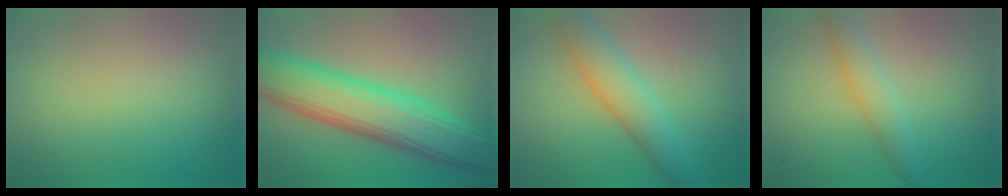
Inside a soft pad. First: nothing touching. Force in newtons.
{"total": 9.0, "press": 9.0, "slide": 0.2}
{"total": 4.8, "press": 4.8, "slide": 0.1}
{"total": 2.8, "press": 2.8, "slide": 0.2}